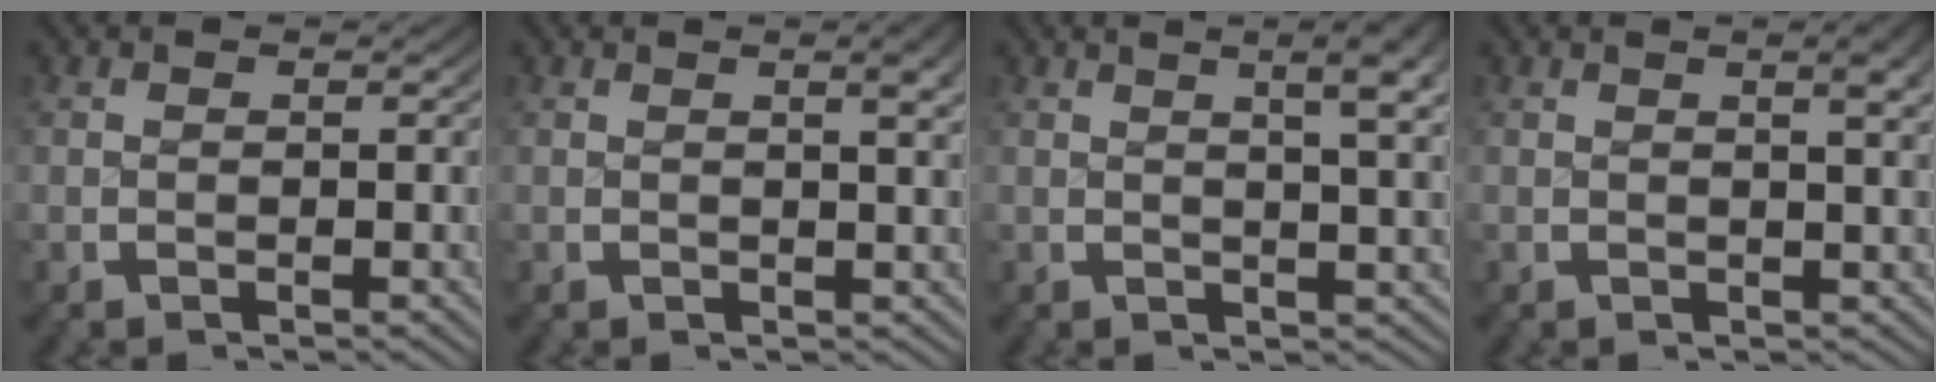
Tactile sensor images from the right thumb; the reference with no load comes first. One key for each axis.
{"total": 2.7, "fx": 1.2, "fy": 0.7, "fz": 2.4, "tx": -0.023, "ty": 0.007, "tz": 0.016}
{"total": 6.2, "fx": 2.8, "fy": 2.2, "fz": 5.1, "tx": -0.047, "ty": 0.013, "tz": 0.035}
{"total": 3.2, "fx": 1.4, "fy": 0.9, "fz": 2.8, "tx": -0.026, "ty": 0.008, "tz": 0.018}